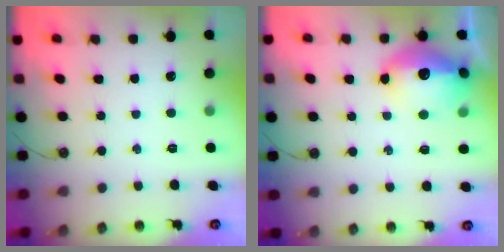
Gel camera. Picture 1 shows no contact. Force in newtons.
{"total": 15.8, "press": 15.7, "slide": 1.4}